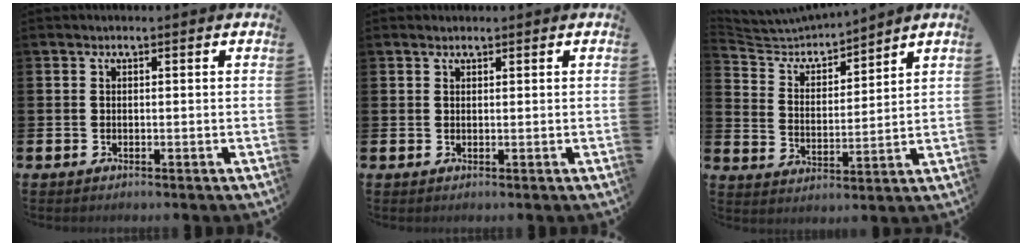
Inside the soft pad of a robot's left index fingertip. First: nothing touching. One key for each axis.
{"total": 1.1, "fx": 1.0, "fy": 0.4, "fz": 0.2, "tx": 0.006, "ty": -0.001, "tz": 0.016}
{"total": 4.9, "fx": 4.8, "fy": 0.7, "fz": 0.7, "tx": -0.043, "ty": -0.038, "tz": 0.080}